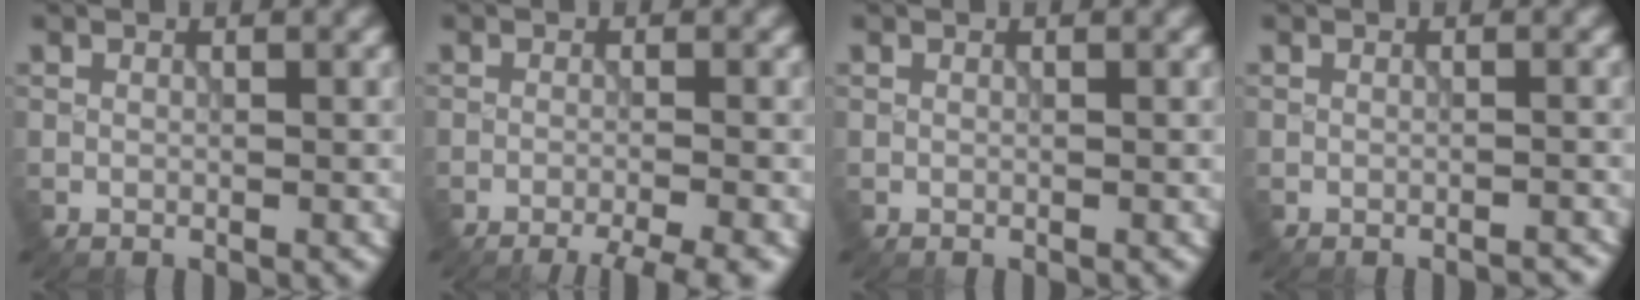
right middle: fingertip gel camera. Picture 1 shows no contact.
{"total": 5.1, "force": [-4.0, 0.7, 3.0], "torque": [-0.038, -0.006, -0.059]}
{"total": 0.0}
{"total": 0.9, "force": [-0.8, 0.1, 0.2], "torque": [-0.002, 0.002, -0.010]}